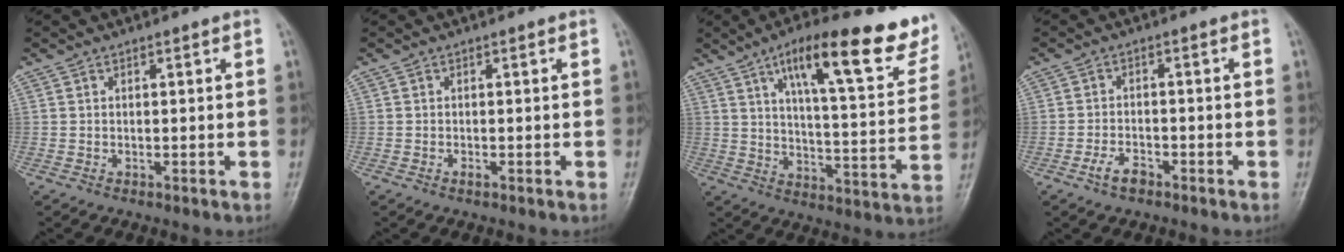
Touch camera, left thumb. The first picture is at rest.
{"total": 0.6, "force": [-0.4, 0.2, 0.3], "torque": [-0.007, 0.007, -0.006]}
{"total": 21.0, "force": [12.7, 5.7, 15.7], "torque": [-0.188, -0.042, 0.186]}
{"total": 3.3, "force": [-2.2, 1.6, 1.8], "torque": [-0.034, 0.018, -0.039]}